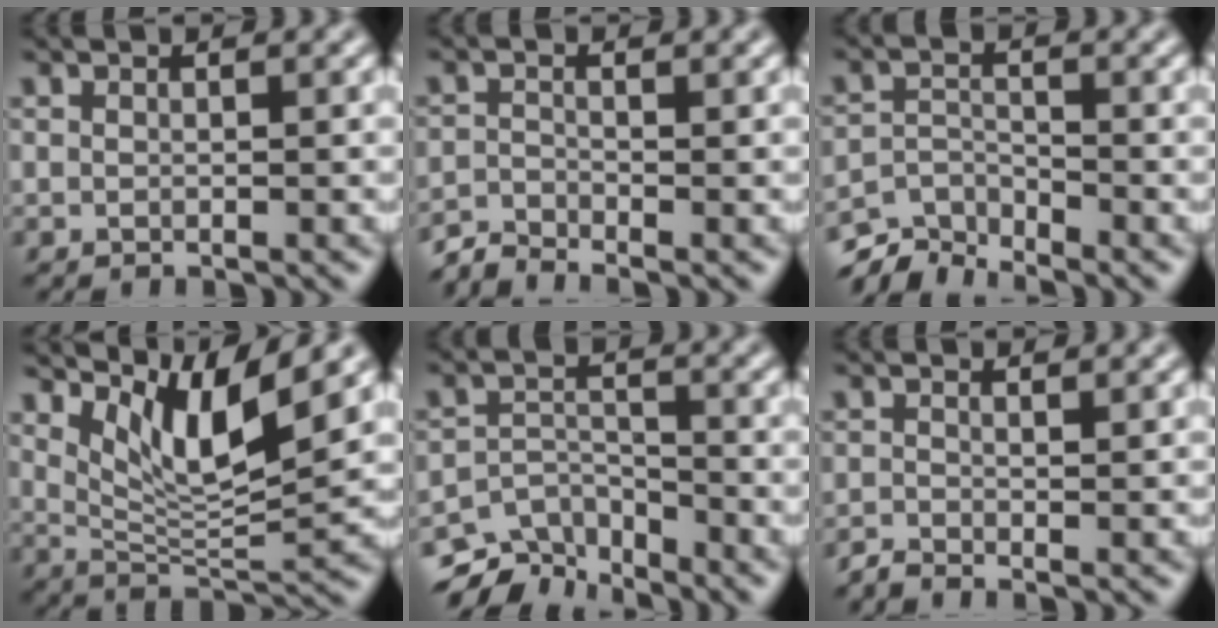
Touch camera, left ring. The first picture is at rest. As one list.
[{"total": 2.0, "force": [-2.0, 0.1, 0.4], "torque": [-0.010, -0.004, -0.051]}, {"total": 4.0, "force": [-3.8, 1.1, 0.9], "torque": [-0.014, -0.004, -0.080]}, {"total": 6.5, "force": [4.0, 1.5, 4.8], "torque": [-0.088, -0.010, 0.075]}, {"total": 6.2, "force": [-5.4, 2.4, 1.6], "torque": [-0.021, -0.016, -0.093]}, {"total": 1.2, "force": [-1.0, 0.1, 0.6], "torque": [-0.012, -0.006, -0.026]}]